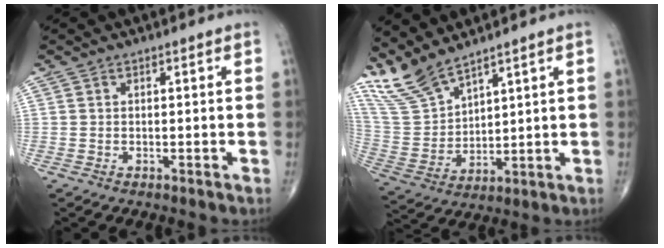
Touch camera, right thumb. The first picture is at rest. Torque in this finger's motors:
{"motor_torque": [-0.74, 0.93, 0.81, 0.98, 0.08]}